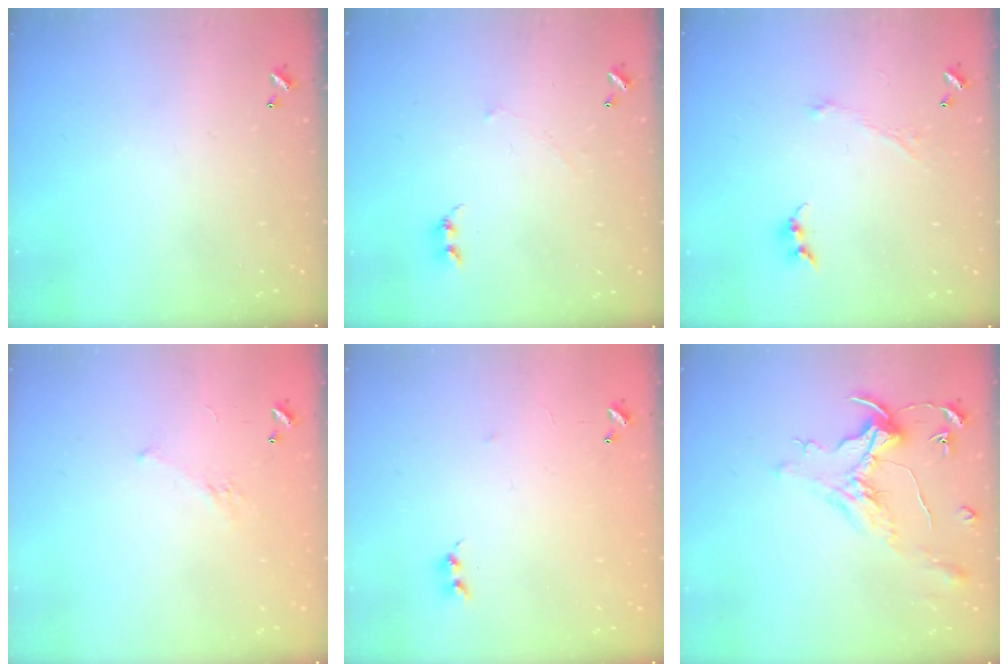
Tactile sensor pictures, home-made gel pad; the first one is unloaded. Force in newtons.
{"total": 1.7, "press": 1.6, "slide": 0.4}
{"total": 1.1, "press": 1.0, "slide": 0.6}
{"total": 2.8, "press": 2.6, "slide": 1.1}
{"total": 6.2, "press": 6.2, "slide": 0.7}
{"total": 1.6, "press": 1.4, "slide": 0.7}